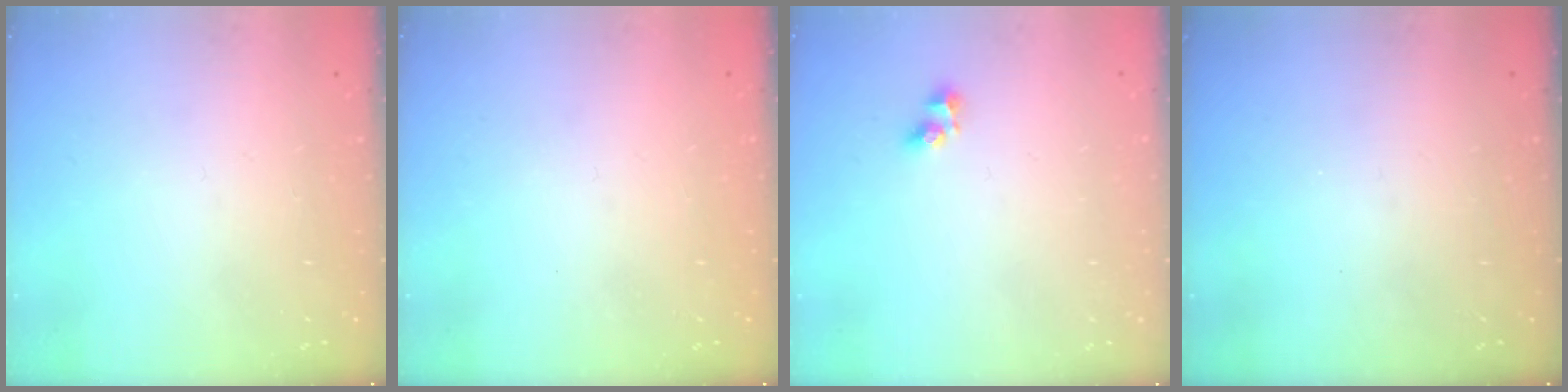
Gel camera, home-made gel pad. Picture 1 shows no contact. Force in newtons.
{"total": 0.7, "press": 0.6, "slide": 0.3}
{"total": 4.6, "press": 4.5, "slide": 0.5}
{"total": 0.0}